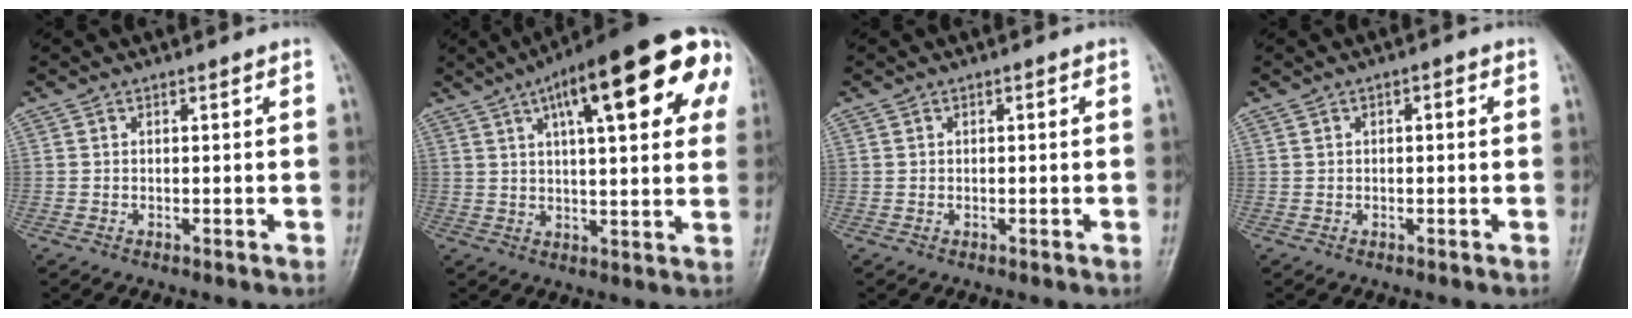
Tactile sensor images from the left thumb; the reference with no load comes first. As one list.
[{"total": 24.8, "force": [9.8, 7.2, 21.6], "torque": [-0.294, 0.015, 0.130]}, {"total": 0.0}, {"total": 1.2, "force": [0.3, 0.8, 0.9], "torque": [-0.007, 0.004, 0.003]}]